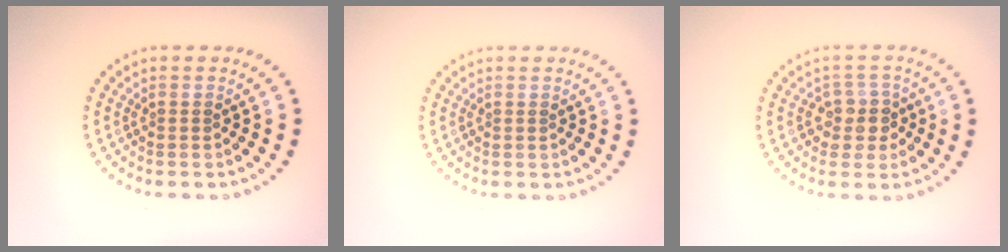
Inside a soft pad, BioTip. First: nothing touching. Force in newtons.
{"total": 0.0}
{"total": 2.5, "press": 2.3, "slide": 1.0}